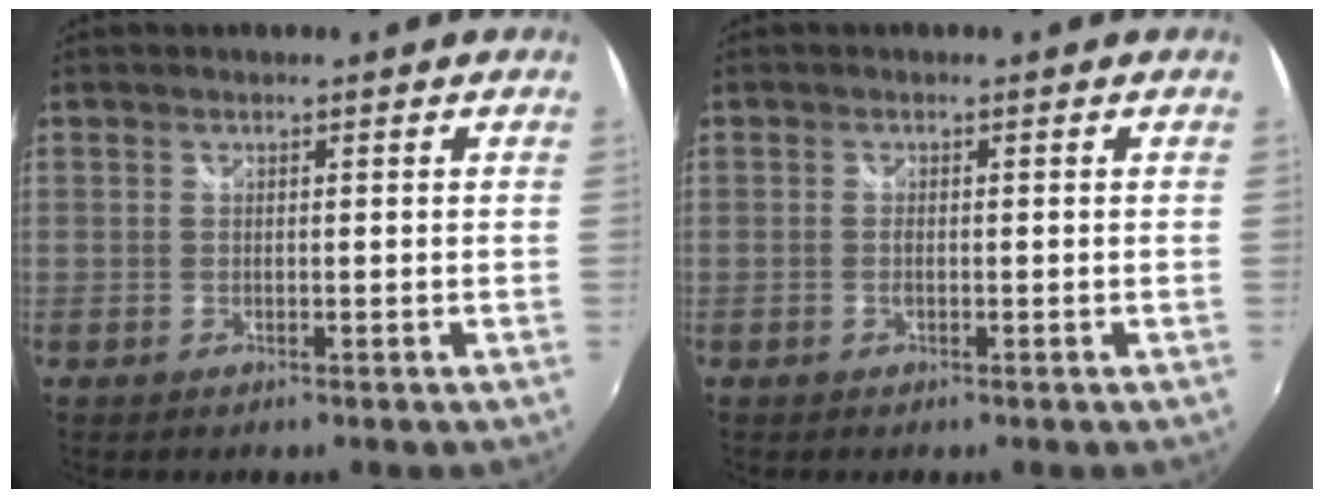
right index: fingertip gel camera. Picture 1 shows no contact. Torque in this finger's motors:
{"motor_torque": [0.23, 0.01, 0.12, 0.03]}